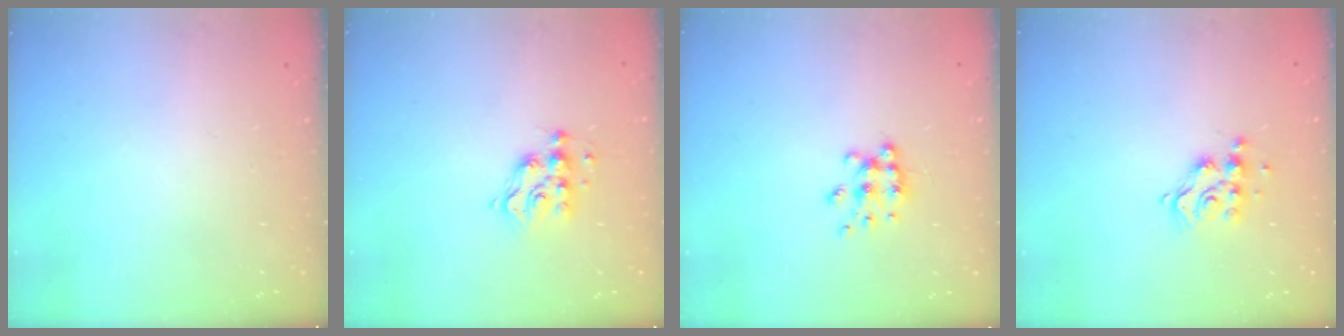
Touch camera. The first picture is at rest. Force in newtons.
{"total": 7.3, "press": 7.2, "slide": 0.9}
{"total": 7.8, "press": 7.8, "slide": 0.8}
{"total": 10.7, "press": 10.6, "slide": 0.8}